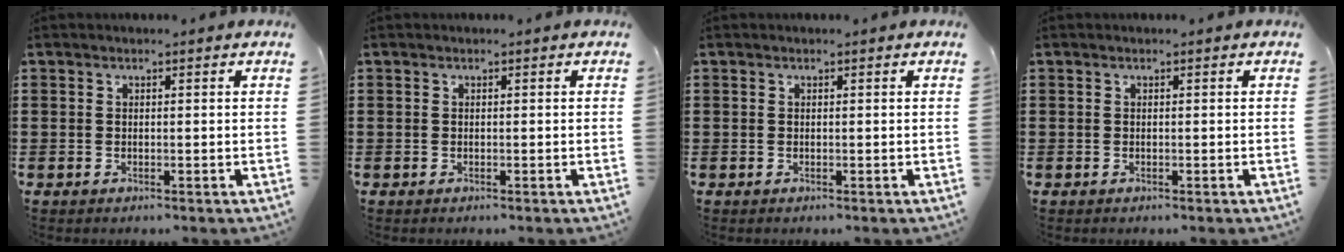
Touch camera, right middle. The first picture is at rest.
{"total": 0.0}
{"total": 0.0}
{"total": 0.0}